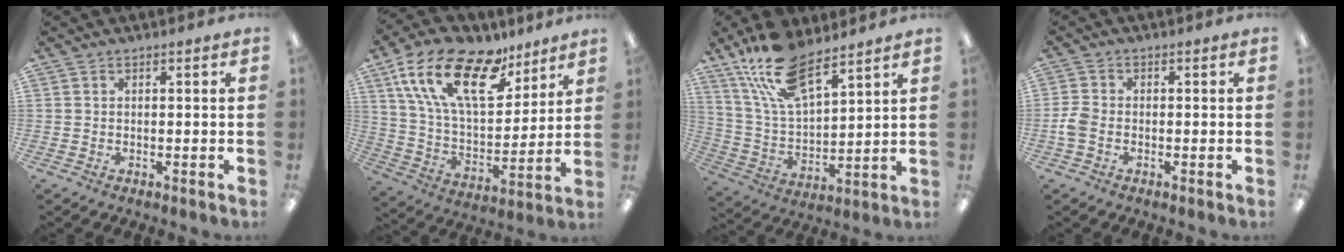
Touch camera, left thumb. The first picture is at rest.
{"total": 22.5, "force": [12.6, 10.8, 15.2], "torque": [-0.293, -0.053, 0.221]}
{"total": 17.2, "force": [12.5, 6.5, 9.9], "torque": [-0.209, -0.050, 0.224]}
{"total": 3.6, "force": [-1.0, 2.4, 2.5], "torque": [-0.054, 0.003, -0.020]}